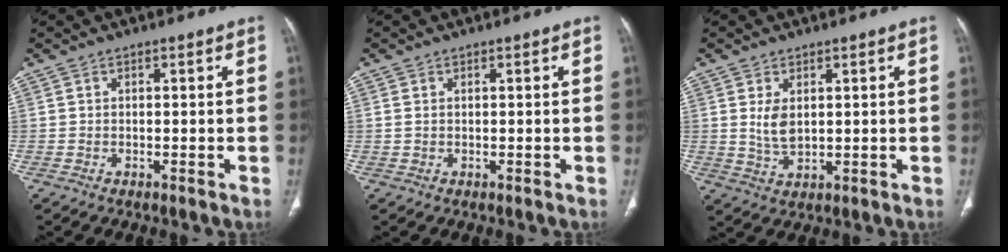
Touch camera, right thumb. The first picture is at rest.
{"total": 0.9, "force": [0.2, 0.6, 0.7], "torque": [-0.021, 0.006, 0.009]}
{"total": 4.6, "force": [1.0, 2.6, 3.6], "torque": [-0.069, -0.011, 0.030]}